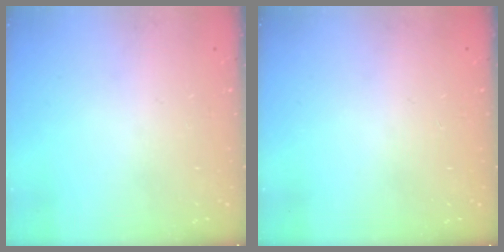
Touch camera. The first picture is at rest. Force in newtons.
{"total": 9.8, "press": 1.6, "slide": 9.7}